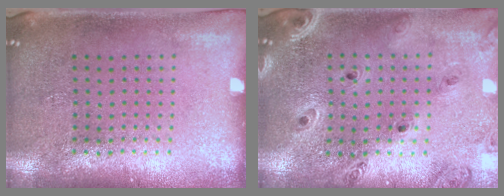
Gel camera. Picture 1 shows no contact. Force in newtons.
{"total": 1.2, "press": 1.2, "slide": 0.2}